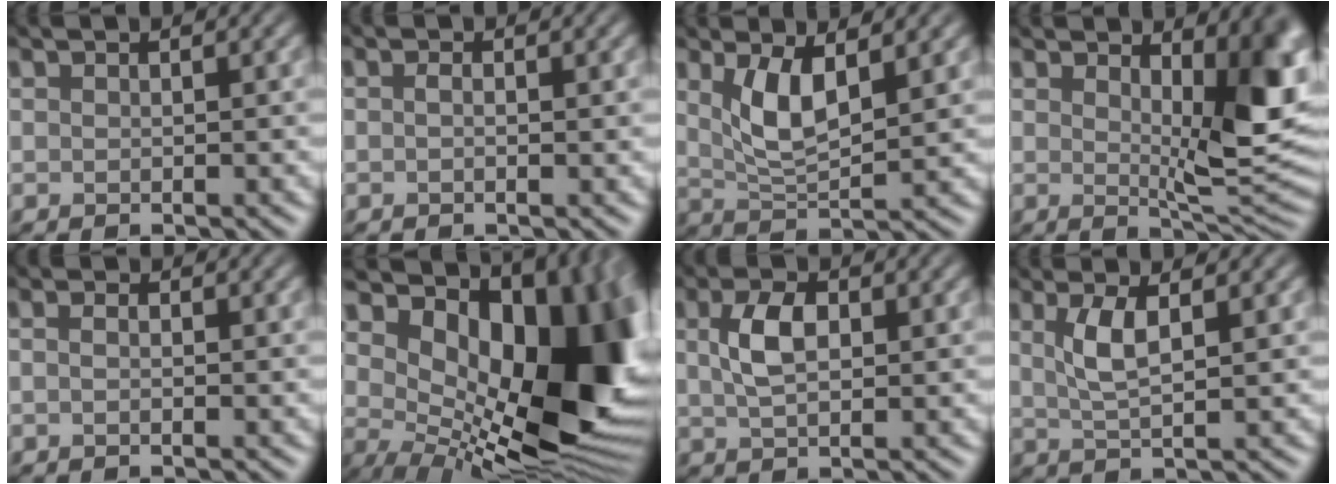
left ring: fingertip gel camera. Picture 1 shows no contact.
{"total": 0.6, "force": [-0.4, 0.3, 0.2], "torque": [-0.003, -0.003, -0.009]}
{"total": 3.7, "force": [0.8, 1.3, 3.4], "torque": [-0.069, -0.014, 0.015]}
{"total": 9.7, "force": [2.6, 3.6, 8.6], "torque": [-0.110, -0.004, 0.037]}
{"total": 0.9, "force": [-0.7, 0.4, 0.3], "torque": [-0.004, -0.002, -0.017]}
{"total": 16.7, "force": [3.3, 9.0, 13.7], "torque": [-0.169, -0.014, 0.059]}
{"total": 3.1, "force": [-0.1, 1.8, 2.5], "torque": [-0.054, 0.001, -0.004]}
{"total": 2.5, "force": [0.2, 0.7, 2.4], "torque": [-0.048, -0.009, 0.003]}